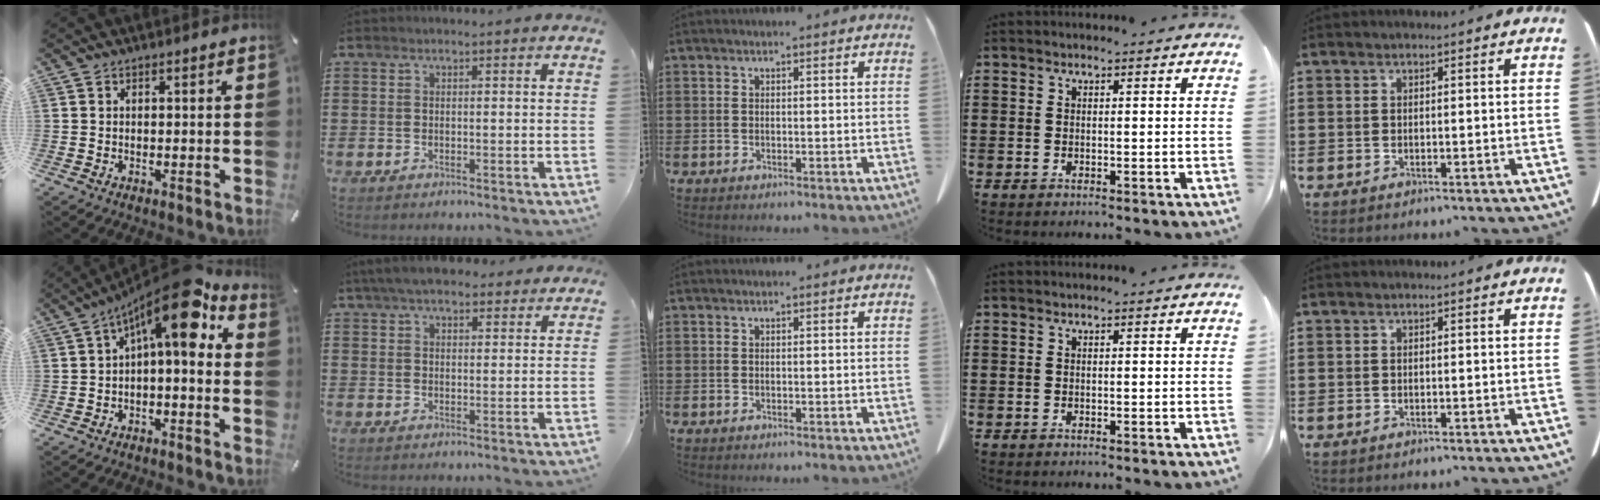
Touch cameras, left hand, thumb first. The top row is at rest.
{"thumb": {"total": 13.5, "force": [5.6, 3.9, 11.7], "torque": [-0.186, -0.033, 0.086]}, "index": {"total": 5.2, "force": [4.5, 1.4, 2.2], "torque": [-0.056, -0.003, 0.086]}}